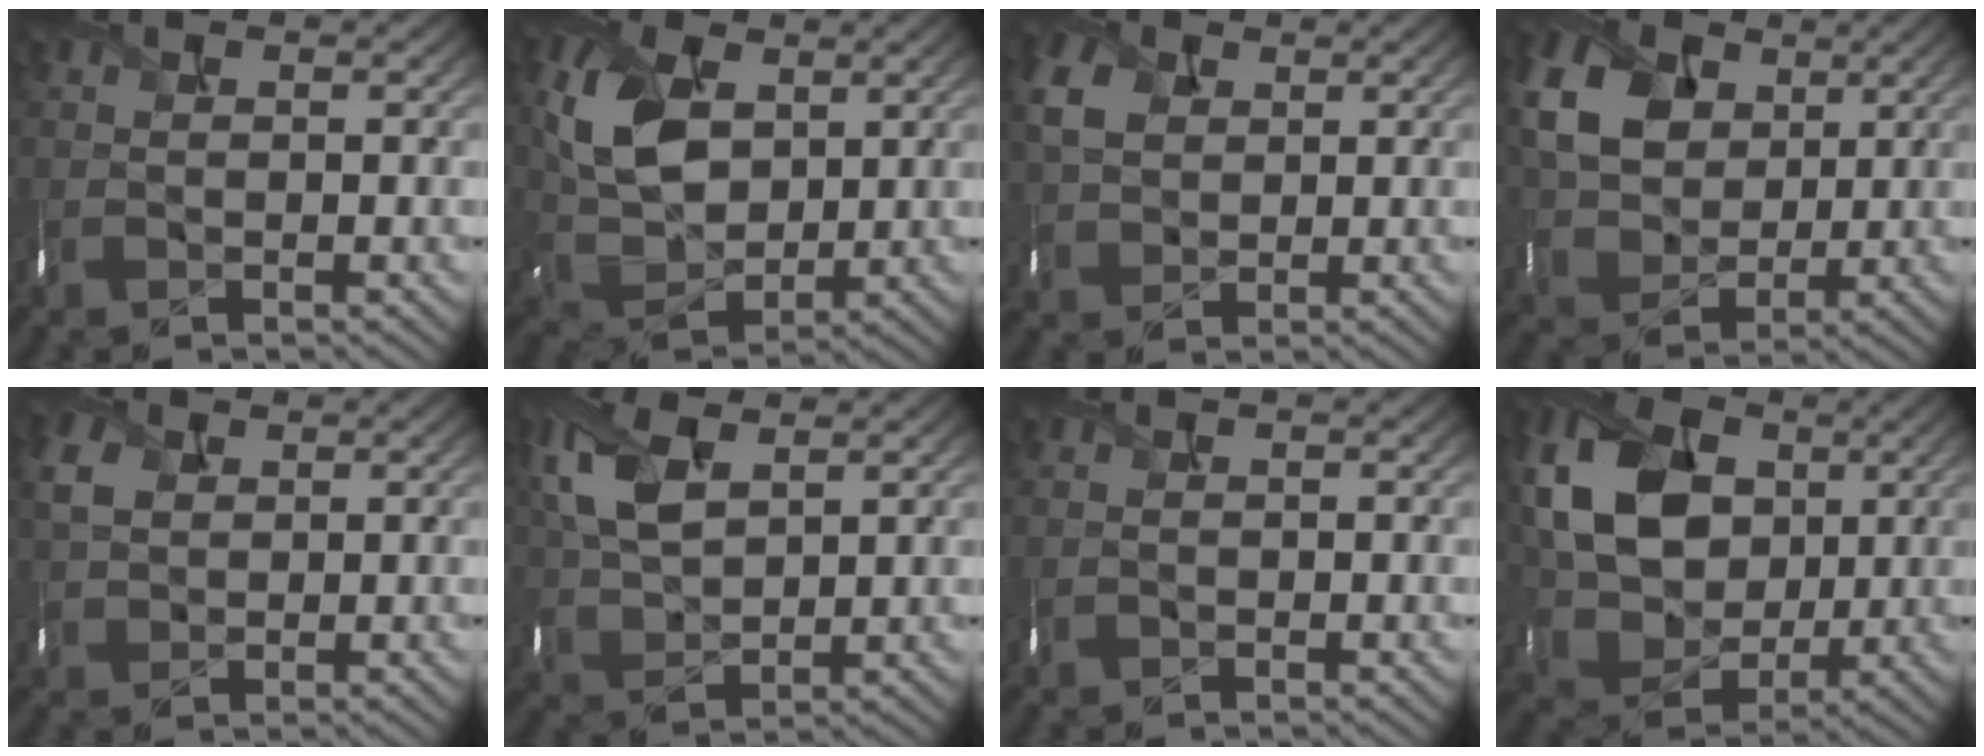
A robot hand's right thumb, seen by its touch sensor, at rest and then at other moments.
{"total": 9.5, "force": [2.7, 6.4, 6.5], "torque": [-0.178, -0.002, 0.059]}
{"total": 4.3, "force": [1.4, 3.6, 1.9], "torque": [-0.070, -0.002, 0.032]}
{"total": 10.5, "force": [3.5, 8.1, 5.6], "torque": [-0.163, 0.005, 0.070]}
{"total": 3.1, "force": [1.0, 2.7, 1.2], "torque": [-0.048, -0.003, 0.024]}
{"total": 8.6, "force": [3.5, 4.6, 6.4], "torque": [-0.189, 0.006, 0.076]}
{"total": 0.0}
{"total": 13.1, "force": [2.9, 10.1, 7.8], "torque": [-0.195, 0.008, 0.054]}